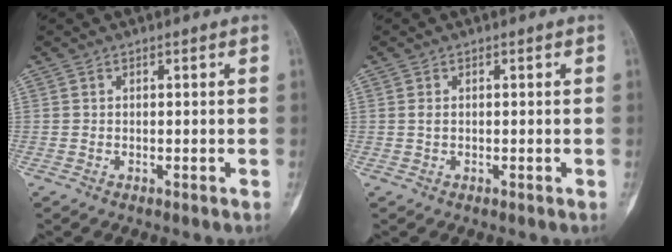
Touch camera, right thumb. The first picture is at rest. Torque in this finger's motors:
{"motor_torque": [0.08, 0.63, 0.02, -0.23, 0.11]}